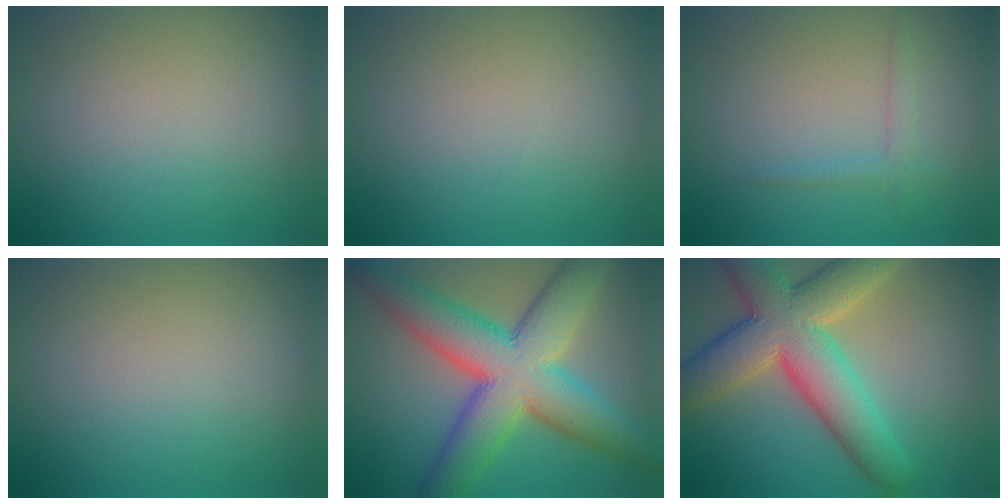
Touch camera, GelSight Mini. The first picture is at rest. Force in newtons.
{"total": 0.0}
{"total": 1.4, "press": 1.4, "slide": 0.0}
{"total": 0.0}
{"total": 12.2, "press": 12.2, "slide": 0.3}
{"total": 10.7, "press": 10.7, "slide": 0.9}